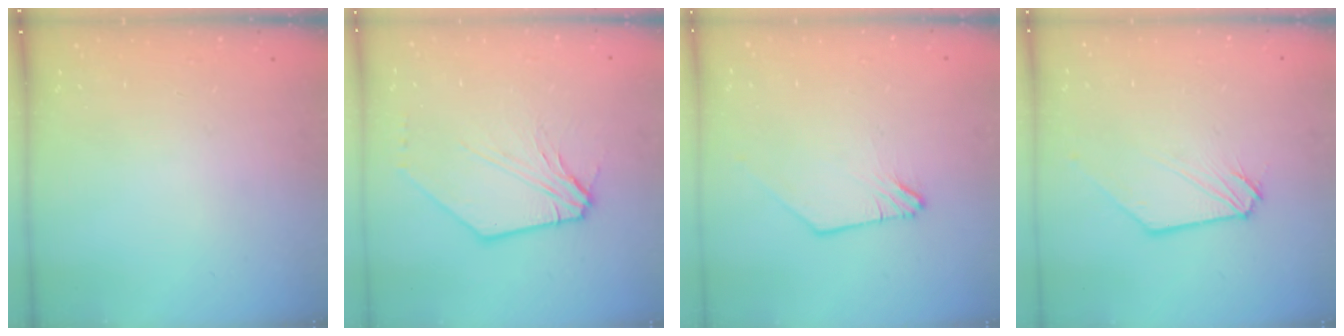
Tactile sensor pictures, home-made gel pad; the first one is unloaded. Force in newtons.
{"total": 9.6, "press": 9.5, "slide": 1.6}
{"total": 0.0}
{"total": 0.0}